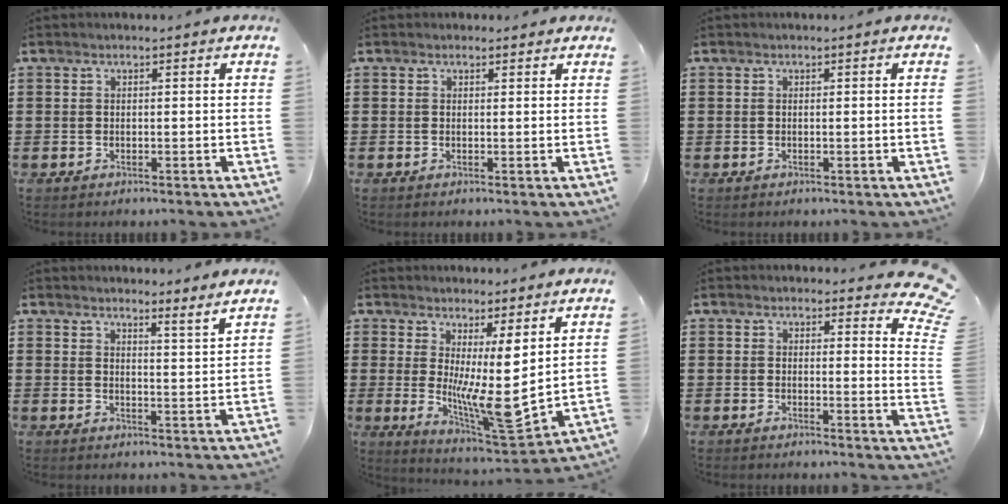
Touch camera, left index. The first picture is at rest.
{"total": 0.8, "force": [0.6, 0.5, 0.0], "torque": [-0.003, 0.003, 0.012]}
{"total": 0.5, "force": [0.0, -0.3, 0.4], "torque": [-0.008, -0.004, -0.001]}
{"total": 3.0, "force": [2.8, -1.1, 0.2], "torque": [-0.016, -0.022, 0.047]}
{"total": 9.0, "force": [1.5, 1.1, 8.8], "torque": [-0.157, -0.044, 0.023]}
{"total": 4.0, "force": [3.3, 1.0, 1.9], "torque": [-0.020, -0.019, 0.056]}